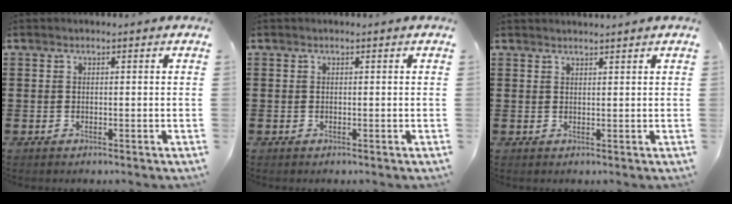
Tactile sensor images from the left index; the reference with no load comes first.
{"total": 0.0}
{"total": 1.2, "force": [1.2, -0.2, 0.2], "torque": [-0.005, -0.002, 0.023]}